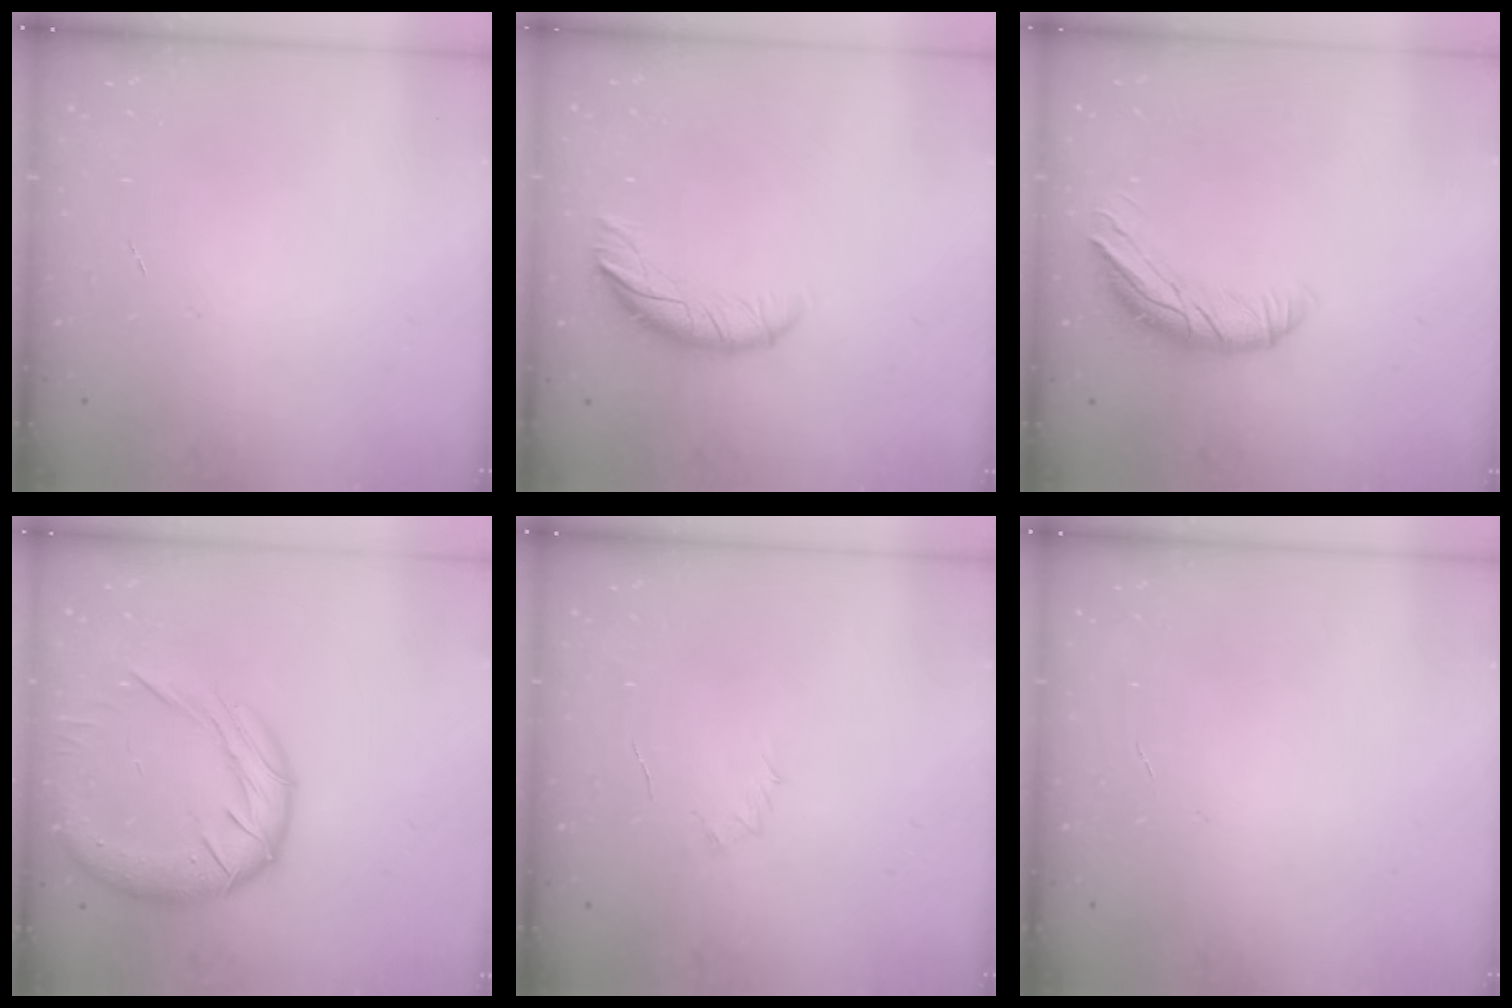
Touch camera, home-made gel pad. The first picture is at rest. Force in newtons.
{"total": 9.4, "press": 9.4, "slide": 1.1}
{"total": 10.8, "press": 10.7, "slide": 0.7}
{"total": 15.2, "press": 15.0, "slide": 2.2}
{"total": 2.5, "press": 2.4, "slide": 0.7}
{"total": 0.0}